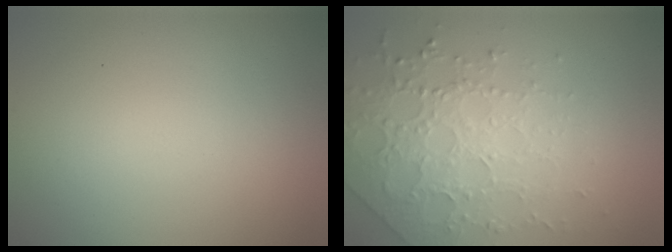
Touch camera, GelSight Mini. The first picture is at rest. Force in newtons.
{"total": 3.9, "press": 3.8, "slide": 0.7}